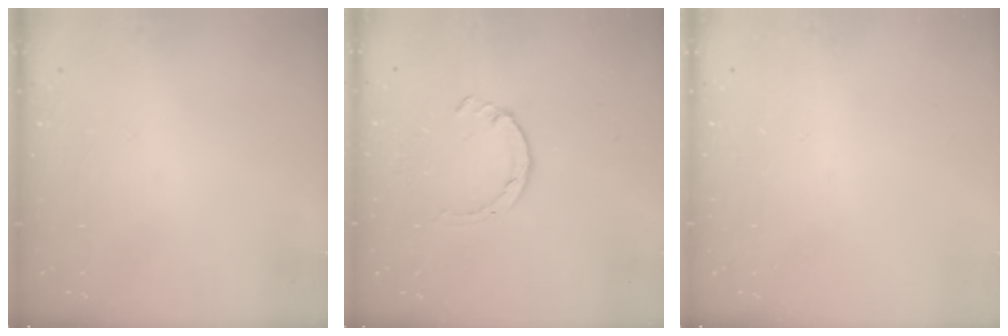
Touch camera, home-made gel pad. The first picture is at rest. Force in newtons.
{"total": 1.4, "press": 1.3, "slide": 0.3}
{"total": 0.0}